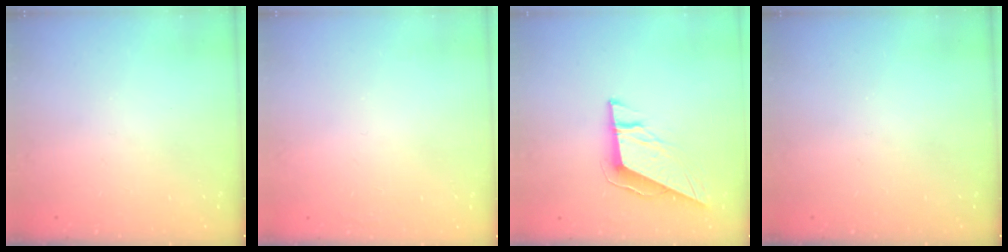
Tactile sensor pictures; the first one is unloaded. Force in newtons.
{"total": 1.5, "press": 1.5, "slide": 0.1}
{"total": 9.3, "press": 9.2, "slide": 1.3}
{"total": 0.0}